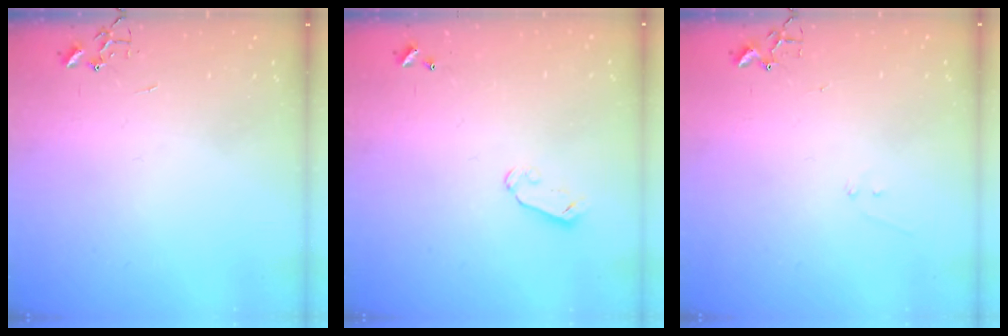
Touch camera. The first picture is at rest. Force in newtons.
{"total": 4.1, "press": 4.0, "slide": 0.4}
{"total": 6.1, "press": 6.1, "slide": 0.5}